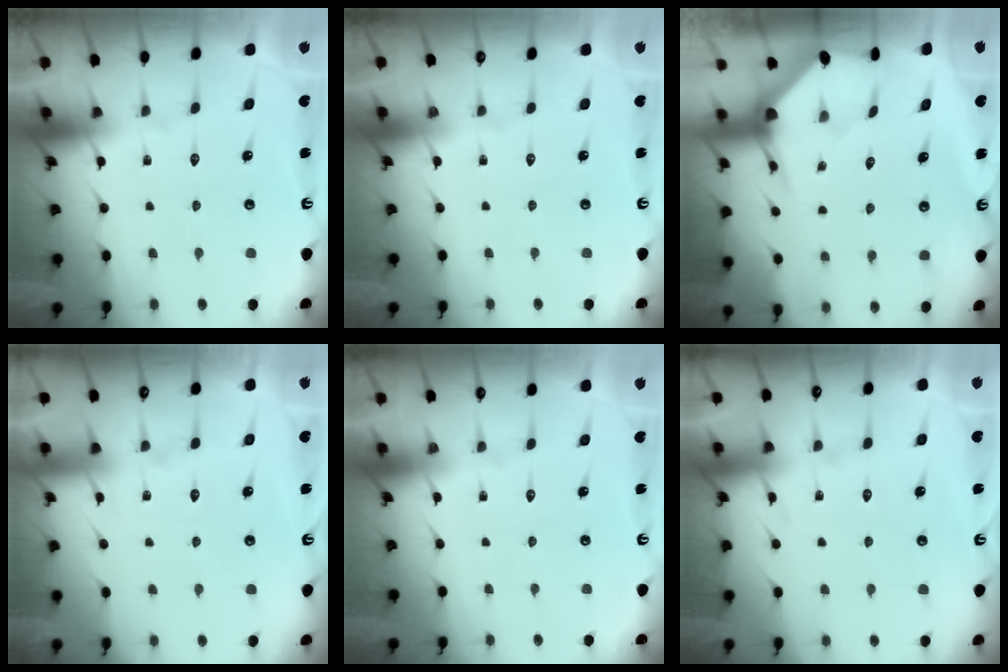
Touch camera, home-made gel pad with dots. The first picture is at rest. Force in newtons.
{"total": 0.0}
{"total": 3.3, "press": 3.3, "slide": 0.3}
{"total": 5.1, "press": 5.1, "slide": 0.6}
{"total": 0.0}
{"total": 3.8, "press": 3.7, "slide": 0.5}